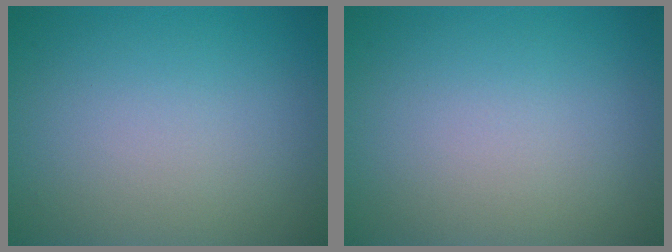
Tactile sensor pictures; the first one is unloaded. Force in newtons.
{"total": 0.0}